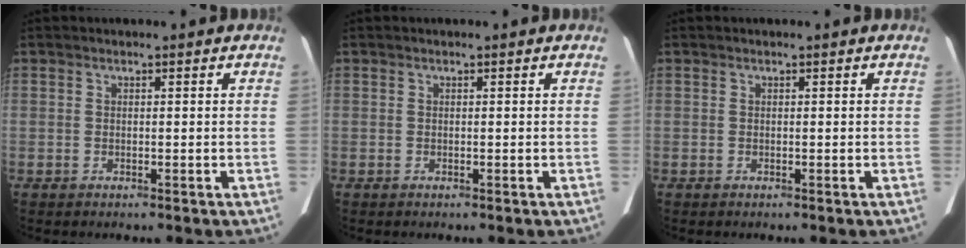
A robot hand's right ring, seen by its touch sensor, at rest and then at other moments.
{"total": 0.0}
{"total": 0.0}